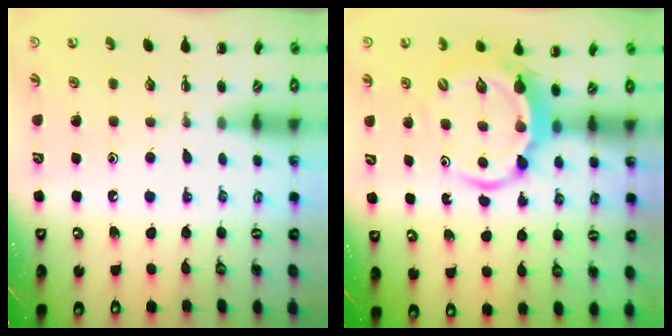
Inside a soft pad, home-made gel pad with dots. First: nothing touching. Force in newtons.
{"total": 5.8, "press": 5.8, "slide": 1.0}